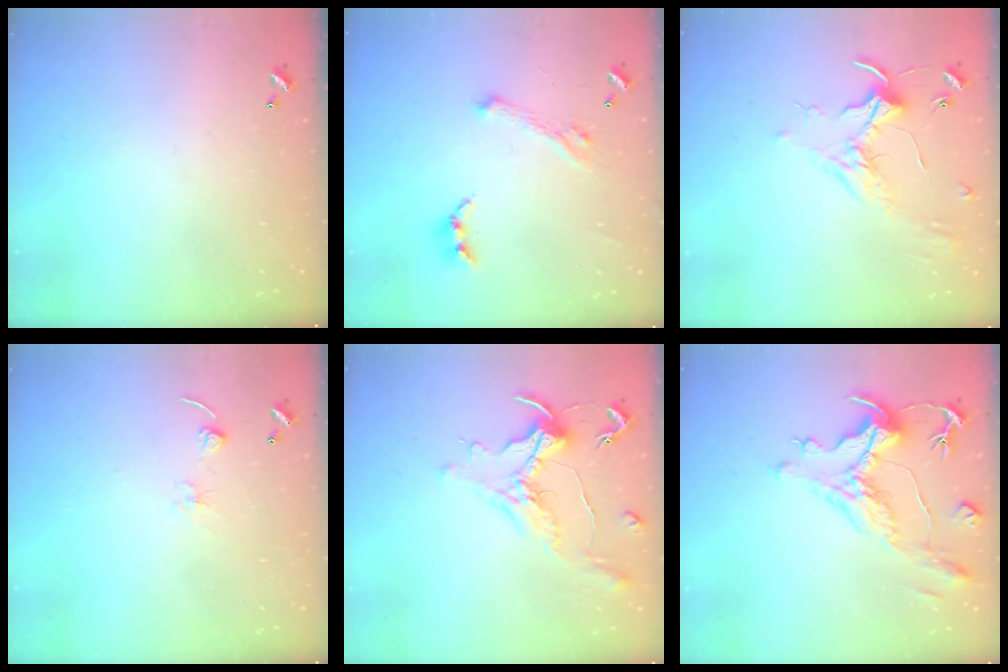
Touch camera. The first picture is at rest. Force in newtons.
{"total": 2.7, "press": 2.7, "slide": 0.4}
{"total": 1.7, "press": 1.6, "slide": 0.4}
{"total": 2.4, "press": 2.4, "slide": 0.3}
{"total": 1.2, "press": 1.0, "slide": 0.5}
{"total": 1.9, "press": 0.8, "slide": 1.7}